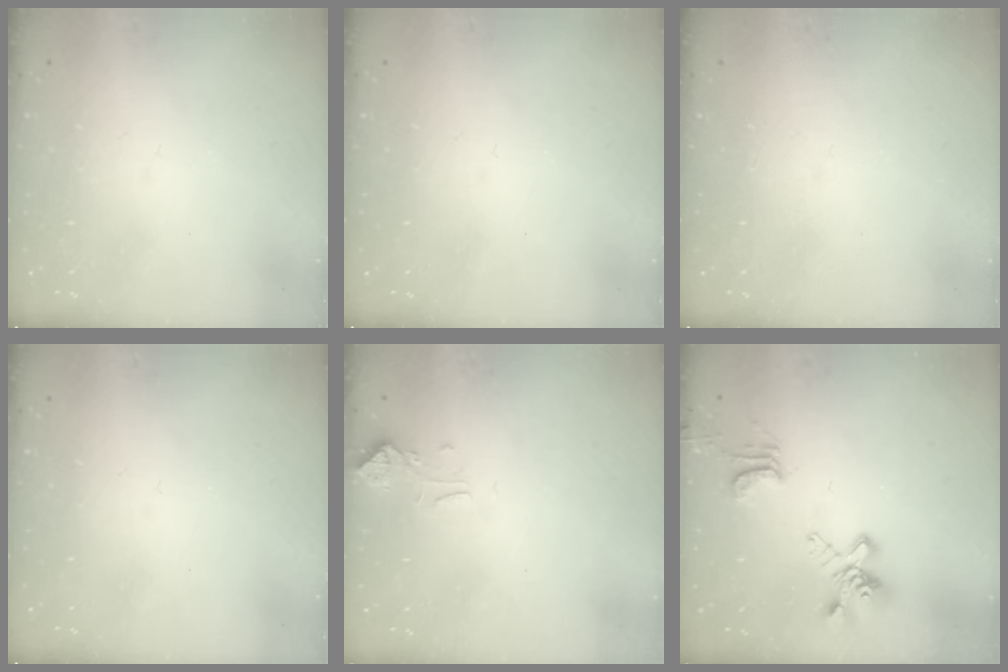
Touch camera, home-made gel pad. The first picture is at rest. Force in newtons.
{"total": 0.0}
{"total": 0.0}
{"total": 0.0}
{"total": 2.6, "press": 2.5, "slide": 0.6}
{"total": 5.3, "press": 5.0, "slide": 1.9}